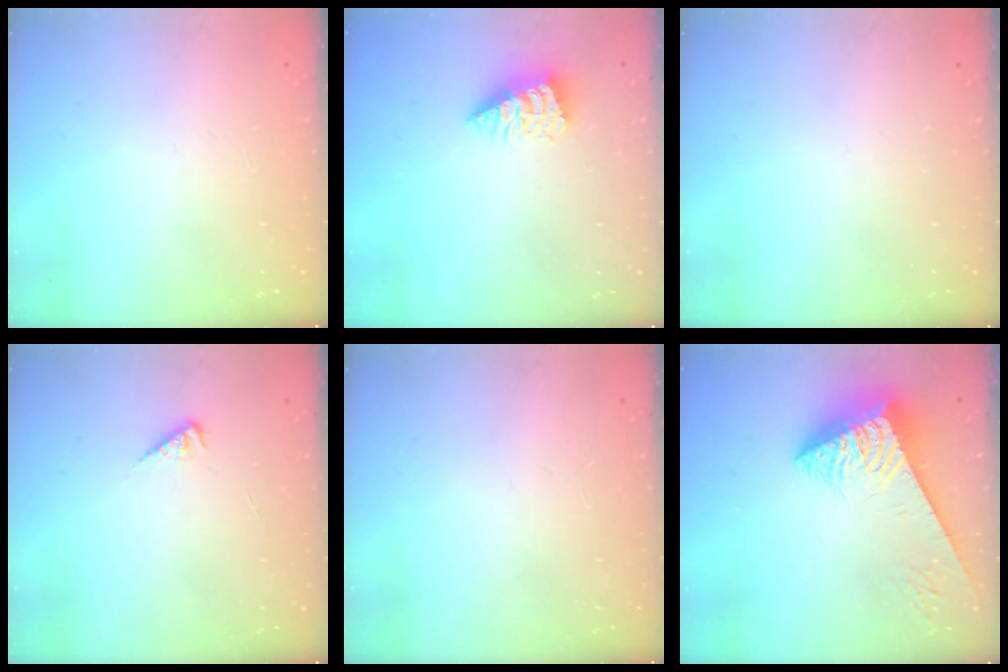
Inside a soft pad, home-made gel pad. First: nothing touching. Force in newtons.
{"total": 2.6, "press": 2.6, "slide": 0.1}
{"total": 0.0}
{"total": 2.3, "press": 2.3, "slide": 0.2}
{"total": 0.0}
{"total": 7.4, "press": 7.3, "slide": 1.2}